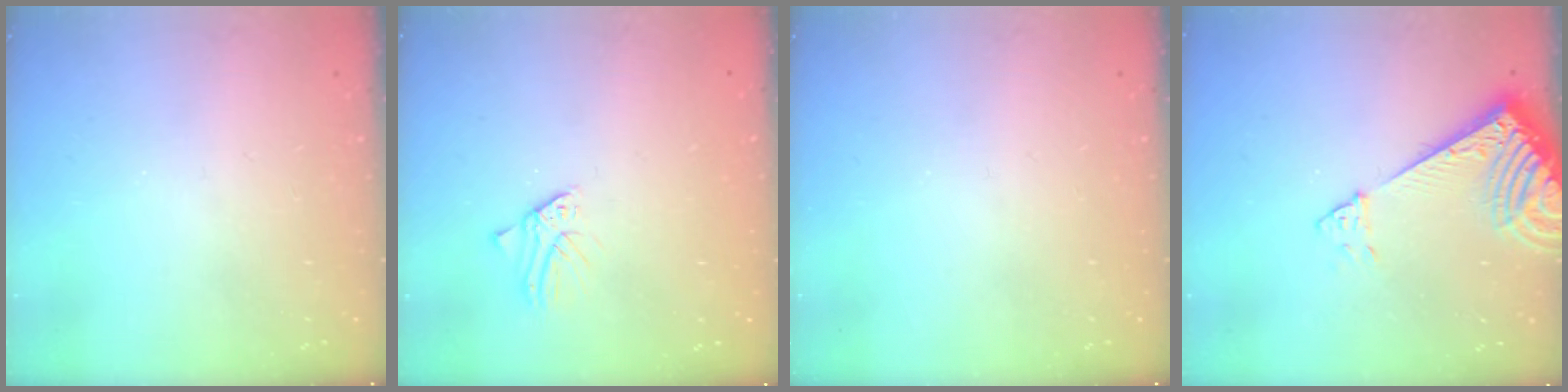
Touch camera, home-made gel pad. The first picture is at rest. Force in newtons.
{"total": 0.0}
{"total": 0.0}
{"total": 9.0, "press": 8.9, "slide": 1.1}